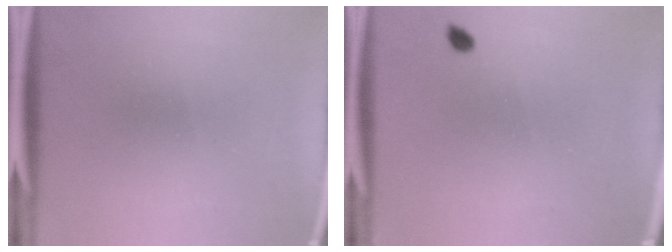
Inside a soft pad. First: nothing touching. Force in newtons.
{"total": 0.9}